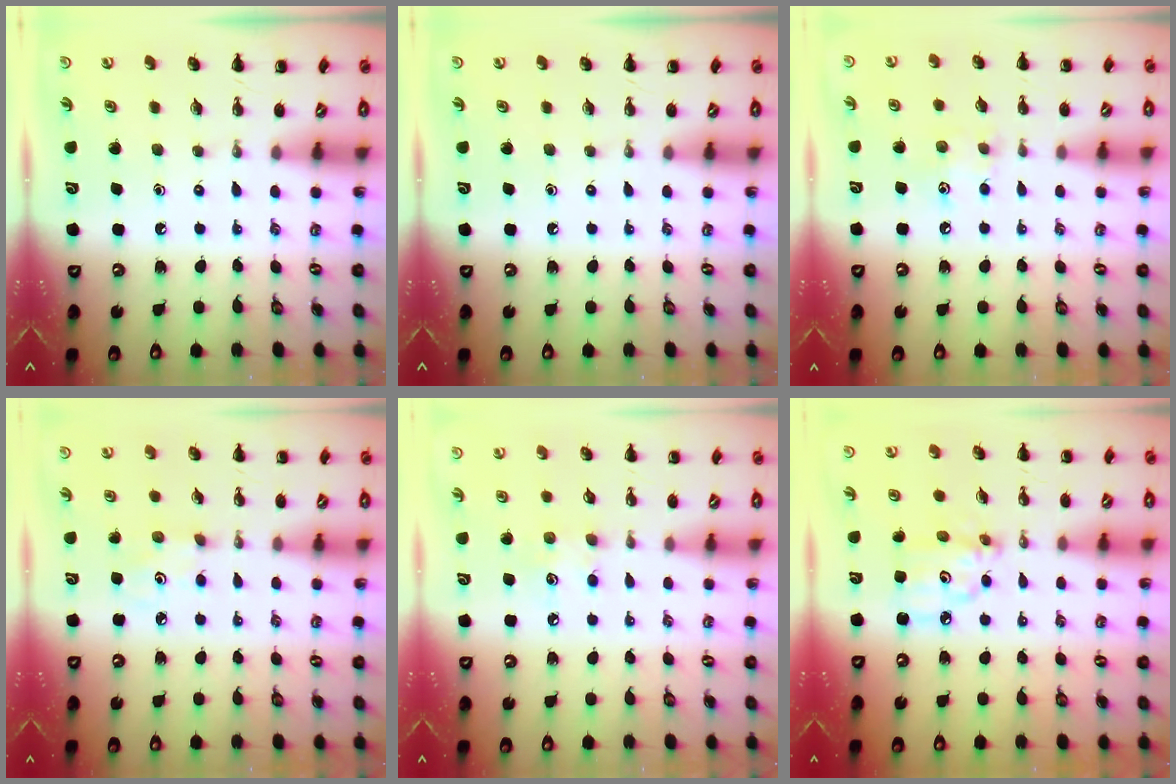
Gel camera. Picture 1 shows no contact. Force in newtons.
{"total": 0.0}
{"total": 6.4, "press": 6.2, "slide": 1.6}
{"total": 2.7, "press": 2.6, "slide": 0.6}
{"total": 6.3, "press": 6.2, "slide": 1.5}
{"total": 6.8, "press": 6.8, "slide": 0.7}